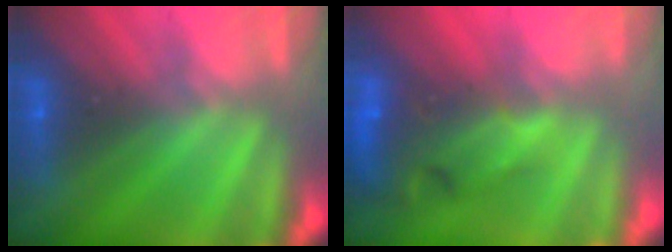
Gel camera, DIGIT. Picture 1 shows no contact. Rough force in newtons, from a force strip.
{"total": 7.5}